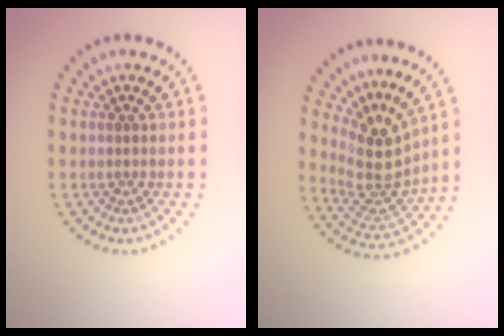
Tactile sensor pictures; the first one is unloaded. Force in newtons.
{"total": 4.2, "press": 3.2, "slide": 2.7}